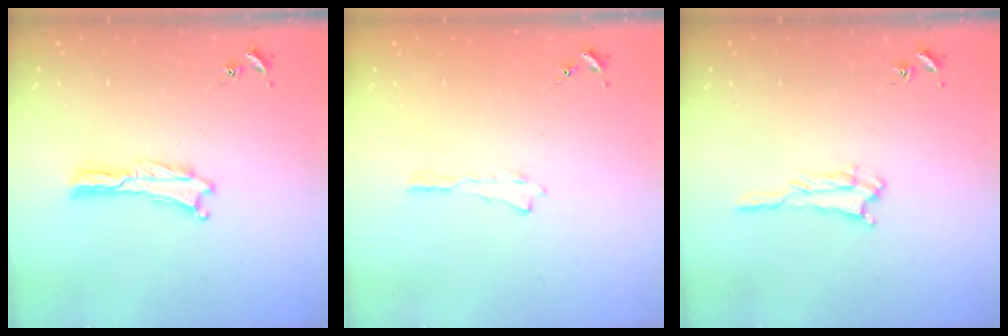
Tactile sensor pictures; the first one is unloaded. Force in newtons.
{"total": 0.0}
{"total": 1.6, "press": 1.6, "slide": 0.3}